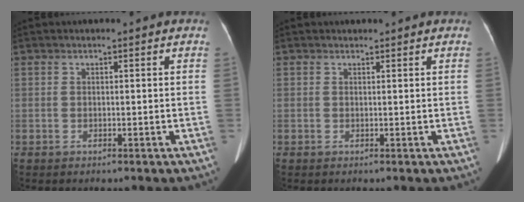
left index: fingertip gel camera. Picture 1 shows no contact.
{"total": 0.8, "force": [0.6, 0.4, 0.0], "torque": [-0.004, 0.012, 0.009]}